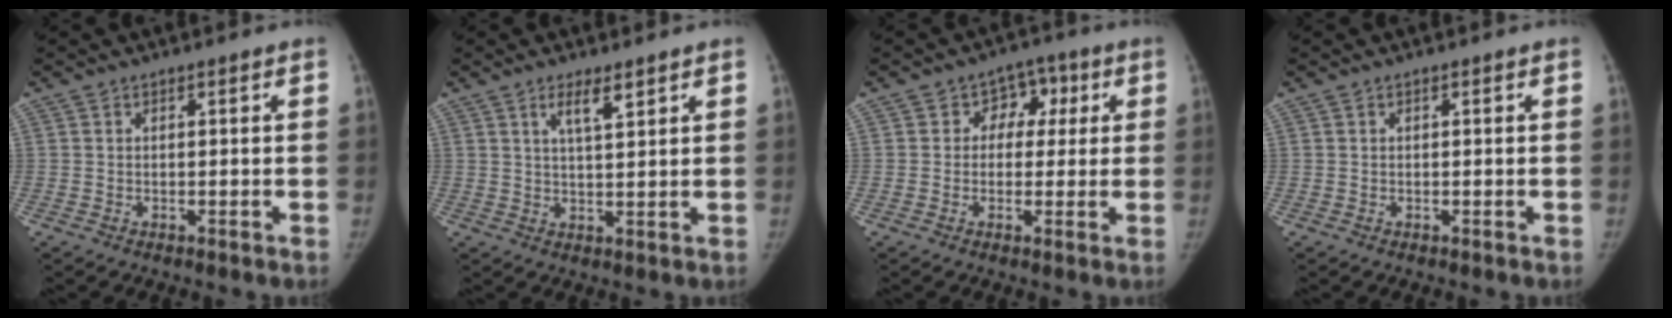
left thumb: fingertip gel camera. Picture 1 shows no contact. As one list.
[{"total": 4.2, "force": [2.6, 1.0, 3.2], "torque": [-0.051, -0.016, 0.048]}, {"total": 6.0, "force": [1.2, 5.2, 2.7], "torque": [0.011, 0.008, 0.004]}, {"total": 0.0}]